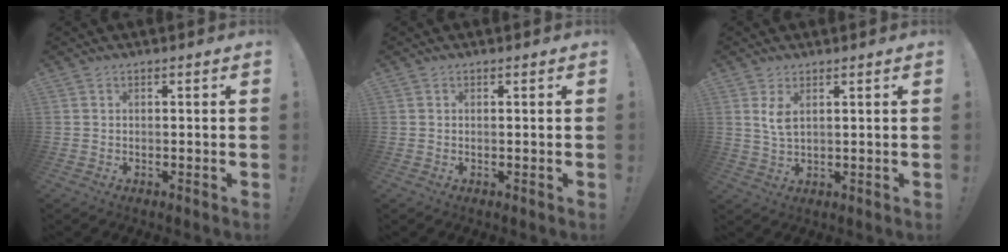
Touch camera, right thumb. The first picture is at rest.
{"total": 0.0}
{"total": 4.2, "force": [1.9, 1.6, 3.4], "torque": [-0.064, -0.010, 0.028]}